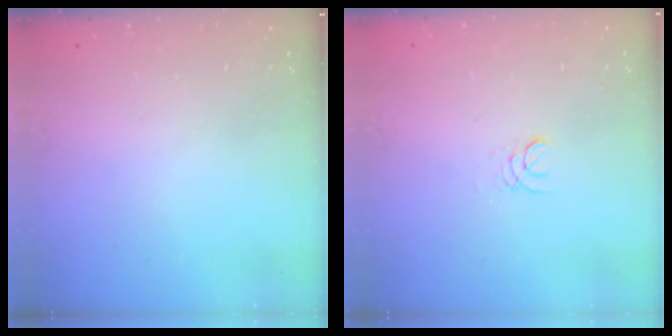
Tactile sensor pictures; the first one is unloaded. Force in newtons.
{"total": 1.6, "press": 1.6, "slide": 0.3}